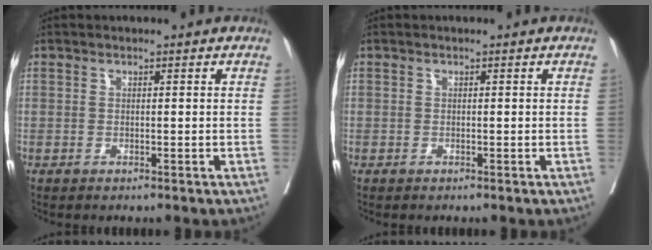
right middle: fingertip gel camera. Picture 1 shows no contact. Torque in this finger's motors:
{"motor_torque": [0.74, -0.47, -0.08, -0.21]}